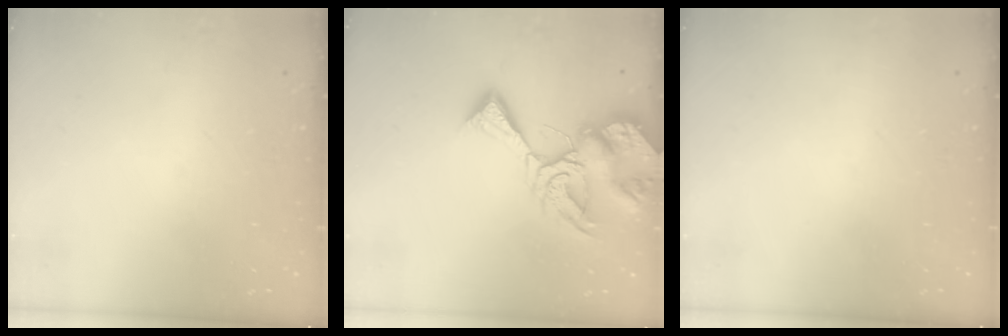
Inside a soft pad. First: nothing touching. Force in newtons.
{"total": 13.3, "press": 13.2, "slide": 1.7}
{"total": 0.0}